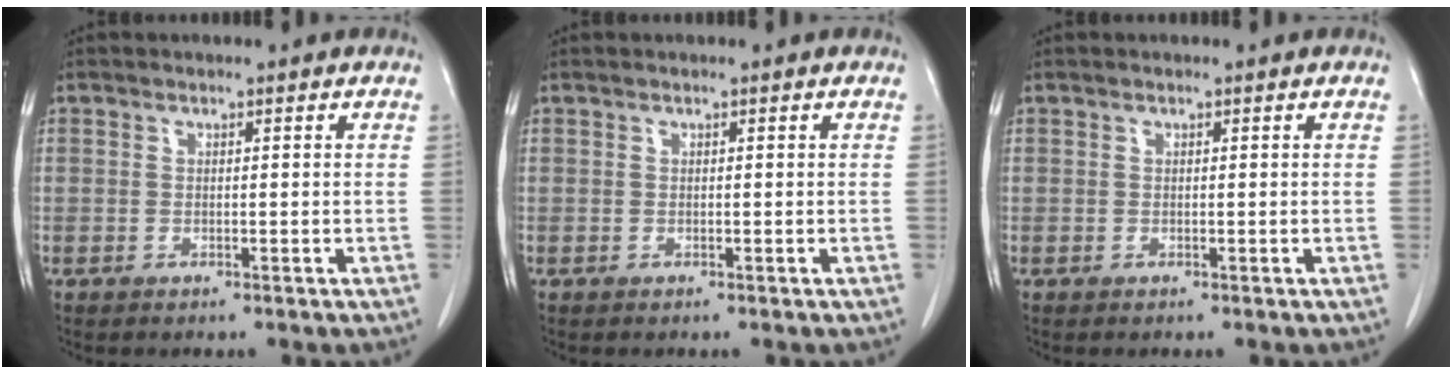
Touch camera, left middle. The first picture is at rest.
{"total": 0.0}
{"total": 0.0}